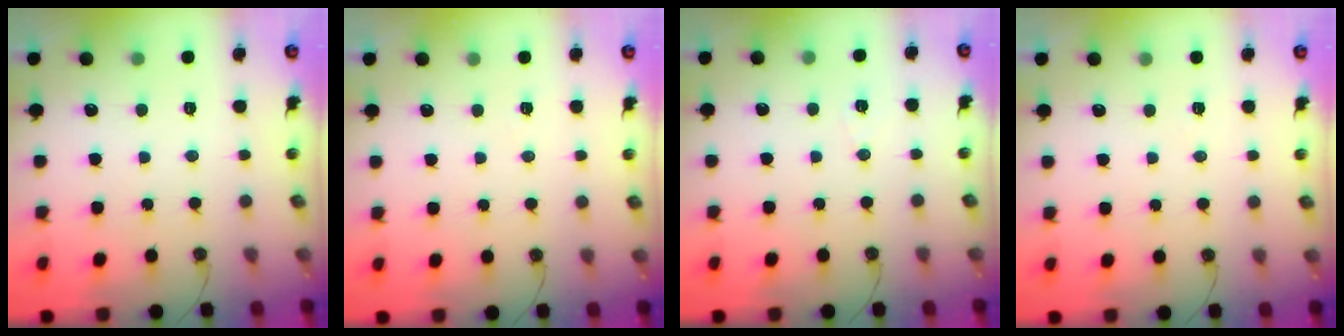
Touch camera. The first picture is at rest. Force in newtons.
{"total": 4.9, "press": 2.5, "slide": 4.2}
{"total": 4.5, "press": 3.9, "slide": 2.3}
{"total": 4.9, "press": 2.5, "slide": 4.2}